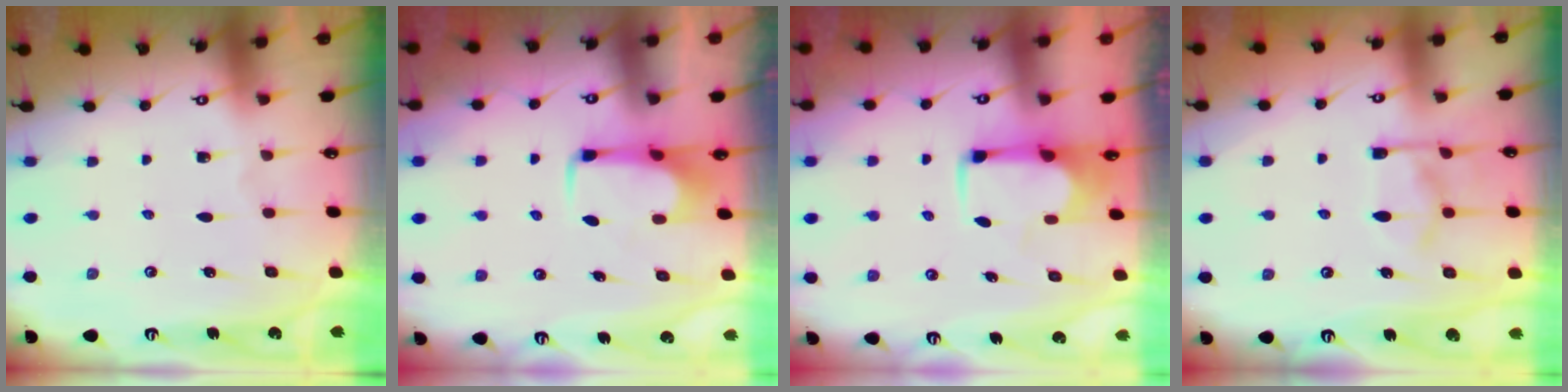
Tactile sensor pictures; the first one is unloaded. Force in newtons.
{"total": 1.5, "press": 1.4, "slide": 0.5}
{"total": 1.8, "press": 1.7, "slide": 0.7}
{"total": 6.2, "press": 6.0, "slide": 1.6}